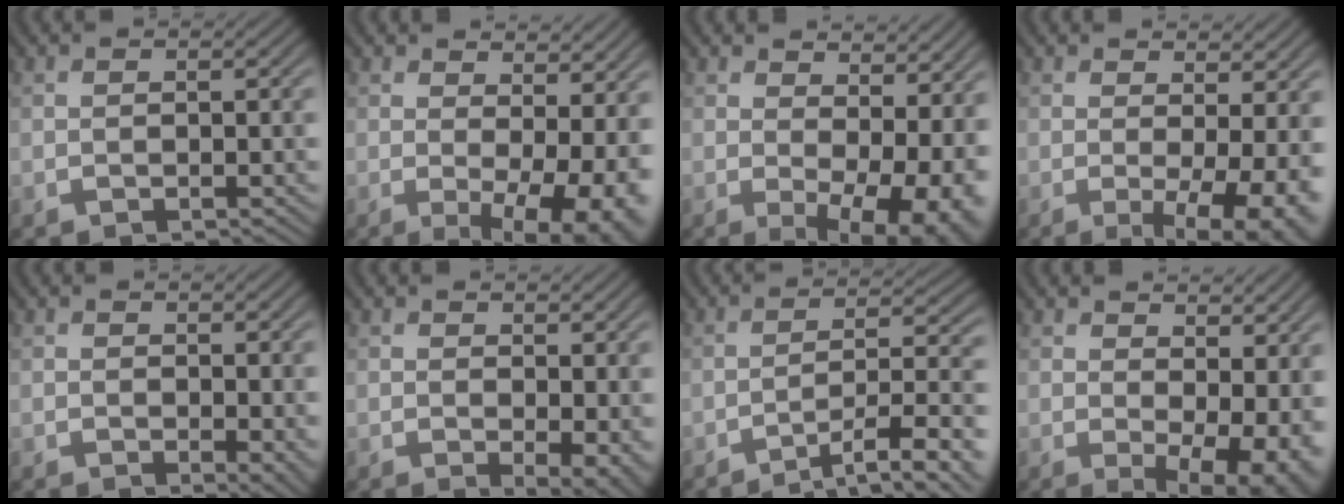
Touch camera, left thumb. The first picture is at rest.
{"total": 10.6, "force": [0.9, 4.2, 9.7], "torque": [-0.115, -0.004, 0.030]}
{"total": 12.1, "force": [1.8, 5.8, 10.4], "torque": [-0.119, -0.013, 0.058]}
{"total": 8.7, "force": [-0.4, 2.6, 8.3], "torque": [-0.110, -0.007, 0.001]}
{"total": 2.7, "force": [0.3, 1.3, 2.4], "torque": [-0.026, -0.006, 0.005]}
{"total": 4.3, "force": [0.6, 2.0, 3.8], "torque": [-0.051, -0.011, 0.014]}
{"total": 9.8, "force": [-6.2, 2.1, 7.3], "torque": [-0.118, 0.010, -0.087]}
{"total": 10.9, "force": [1.5, 5.5, 9.3], "torque": [-0.112, -0.017, 0.048]}